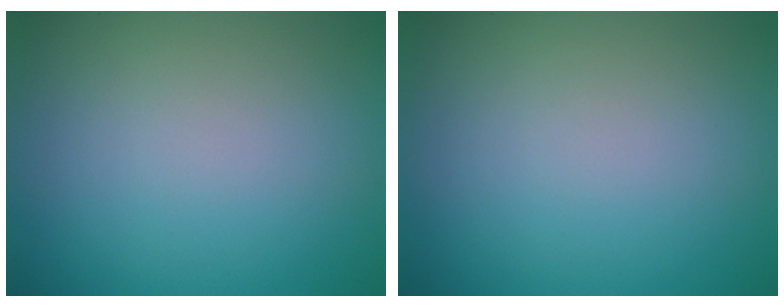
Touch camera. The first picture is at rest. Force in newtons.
{"total": 0.0}